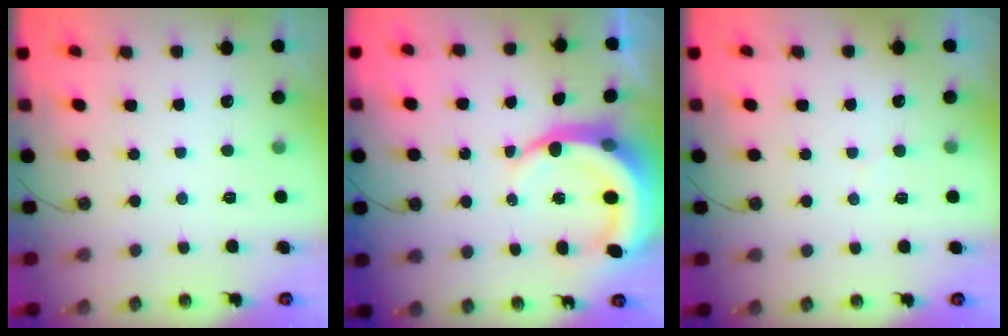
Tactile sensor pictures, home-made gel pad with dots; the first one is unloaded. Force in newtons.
{"total": 9.1, "press": 9.0, "slide": 1.2}
{"total": 2.7, "press": 2.6, "slide": 0.3}